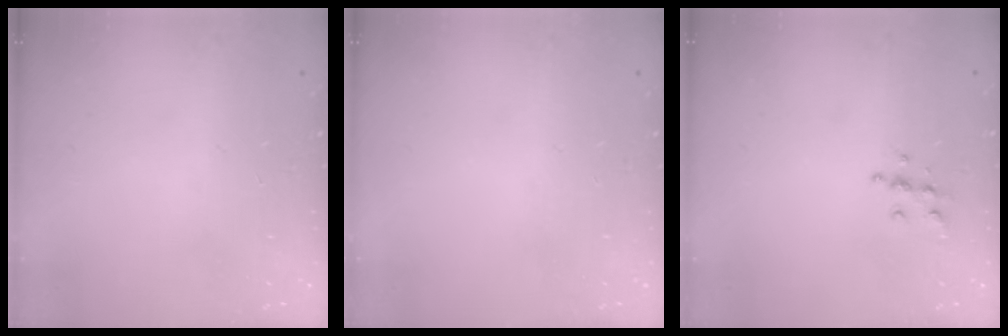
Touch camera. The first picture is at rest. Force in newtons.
{"total": 0.0}
{"total": 5.4, "press": 5.4, "slide": 0.3}